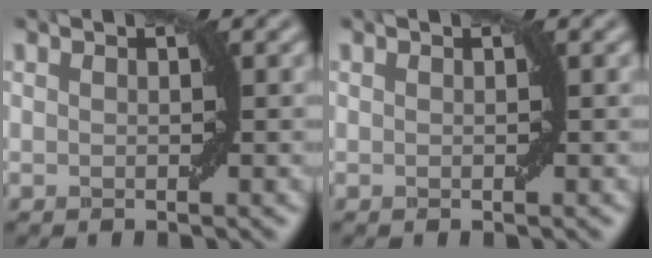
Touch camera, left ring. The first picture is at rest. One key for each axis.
{"total": 0.0}